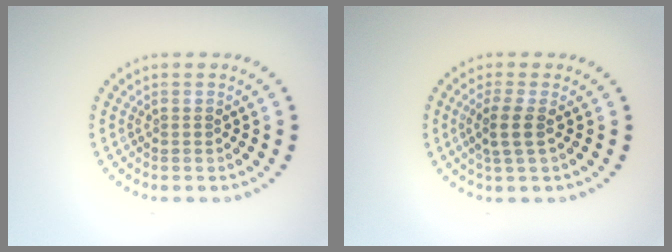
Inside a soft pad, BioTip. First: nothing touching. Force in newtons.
{"total": 2.2, "press": 1.9, "slide": 1.2}